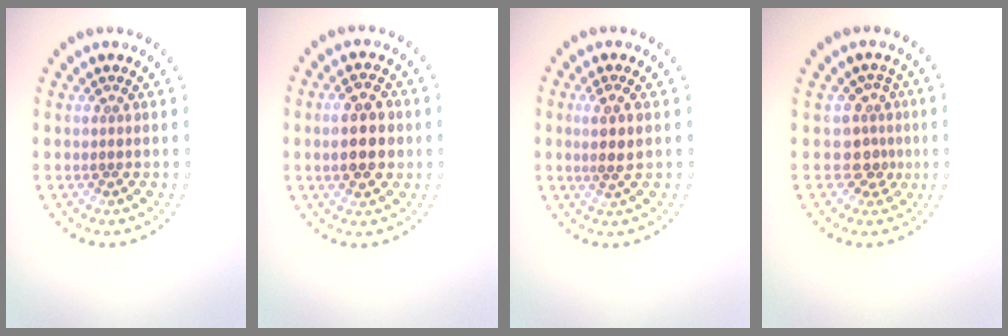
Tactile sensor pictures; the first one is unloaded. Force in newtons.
{"total": 5.2, "press": 5.2, "slide": 0.2}
{"total": 2.3, "press": 2.1, "slide": 0.9}
{"total": 2.8, "press": 2.0, "slide": 2.0}